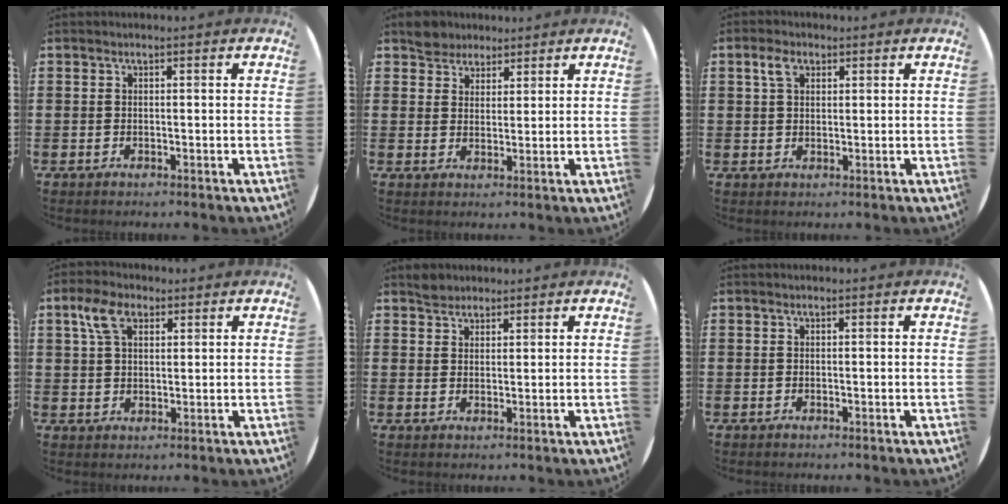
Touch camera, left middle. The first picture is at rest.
{"total": 3.6, "force": [3.2, 1.6, -0.2], "torque": [0.000, 0.001, 0.063]}
{"total": 2.9, "force": [1.7, 1.6, 1.7], "torque": [-0.032, 0.003, 0.029]}
{"total": 5.2, "force": [3.0, 2.9, 3.1], "torque": [-0.071, 0.011, 0.055]}
{"total": 2.1, "force": [1.9, 0.8, -0.1], "torque": [0.006, 0.000, 0.037]}
{"total": 0.0}